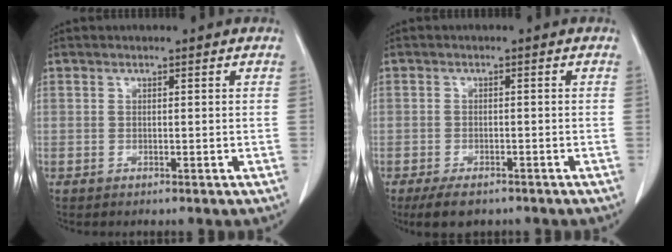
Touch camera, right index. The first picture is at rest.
{"total": 4.7, "force": [-3.5, 2.2, 2.3], "torque": [-0.040, -0.006, -0.052]}